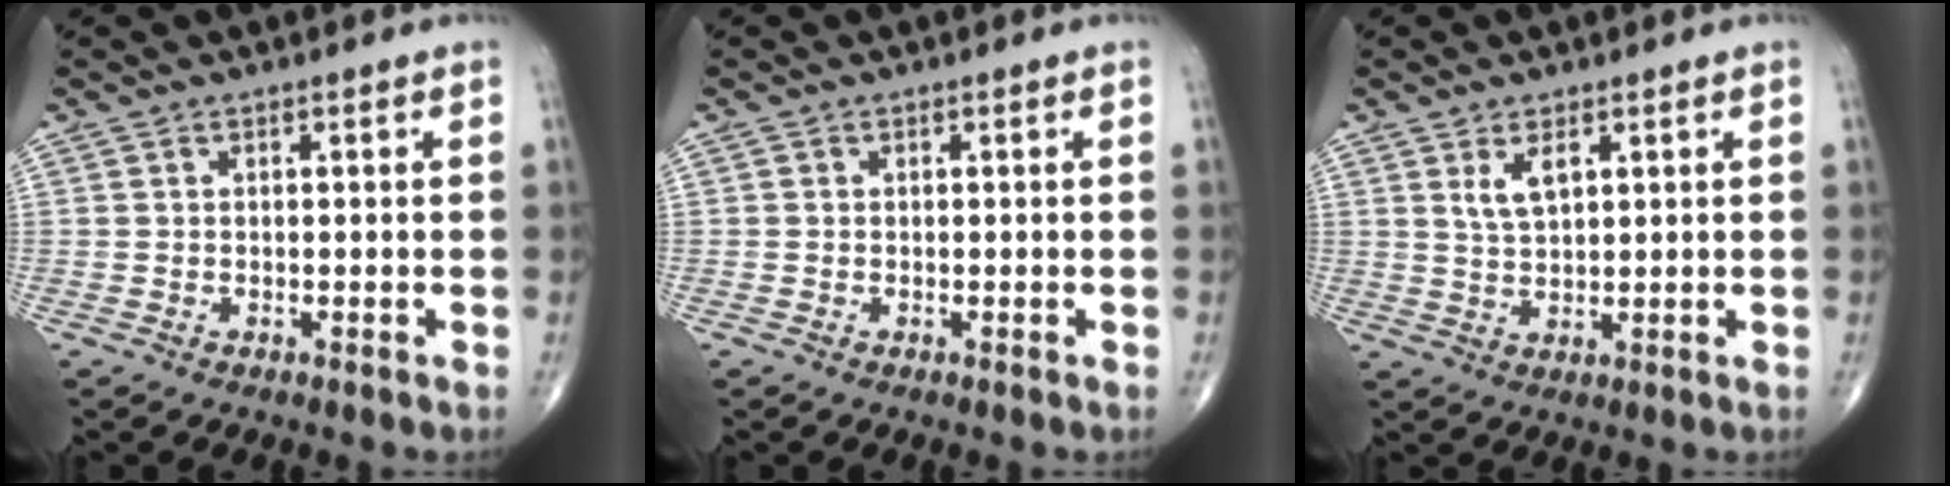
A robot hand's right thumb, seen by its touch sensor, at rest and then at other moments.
{"total": 0.0}
{"total": 4.2, "force": [1.9, 1.9, 3.2], "torque": [-0.056, -0.010, 0.041]}